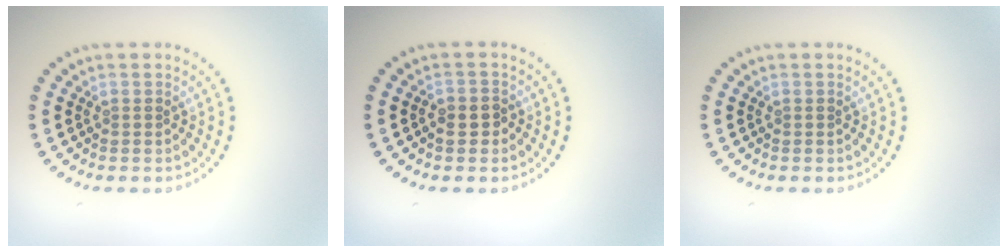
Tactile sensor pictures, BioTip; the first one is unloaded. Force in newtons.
{"total": 1.3, "press": 1.2, "slide": 0.5}
{"total": 0.0}